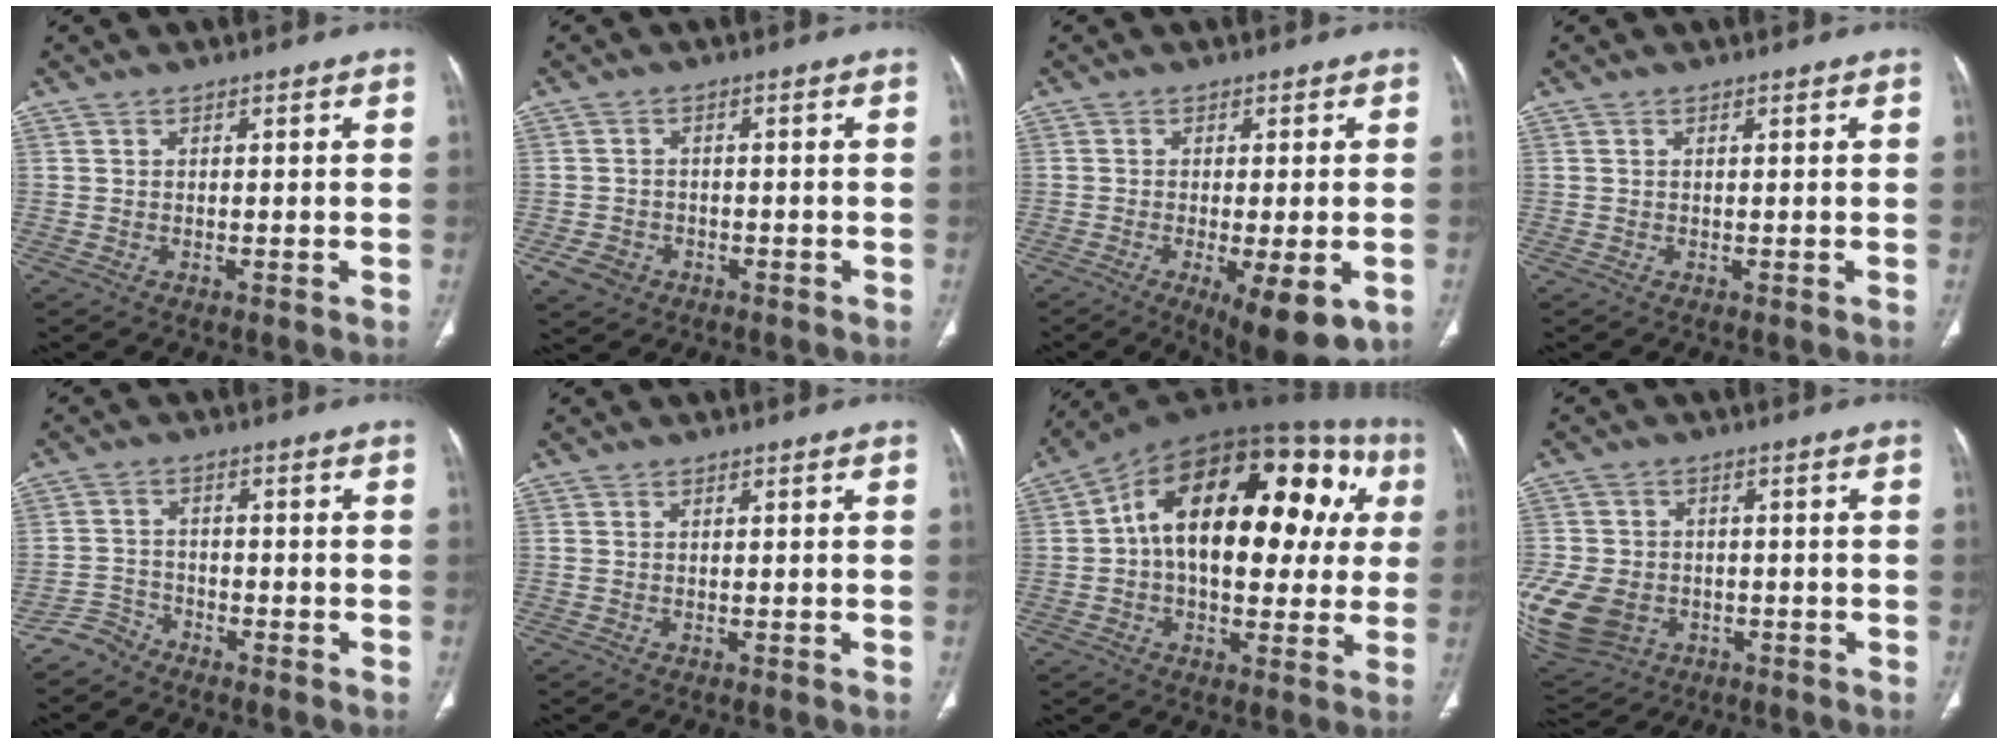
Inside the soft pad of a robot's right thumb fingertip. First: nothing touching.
{"total": 4.1, "force": [-2.0, 3.3, 1.4], "torque": [-0.022, 0.012, -0.026]}
{"total": 11.0, "force": [-4.2, 3.5, 9.5], "torque": [-0.134, -0.015, -0.055]}
{"total": 0.0}
{"total": 3.5, "force": [-3.2, 1.5, -0.4], "torque": [0.012, 0.015, -0.068]}
{"total": 0.0}
{"total": 26.9, "force": [4.2, 14.3, 22.4], "torque": [-0.312, 0.049, 0.055]}
{"total": 20.1, "force": [-5.7, 15.9, 10.9], "torque": [-0.281, 0.010, -0.082]}